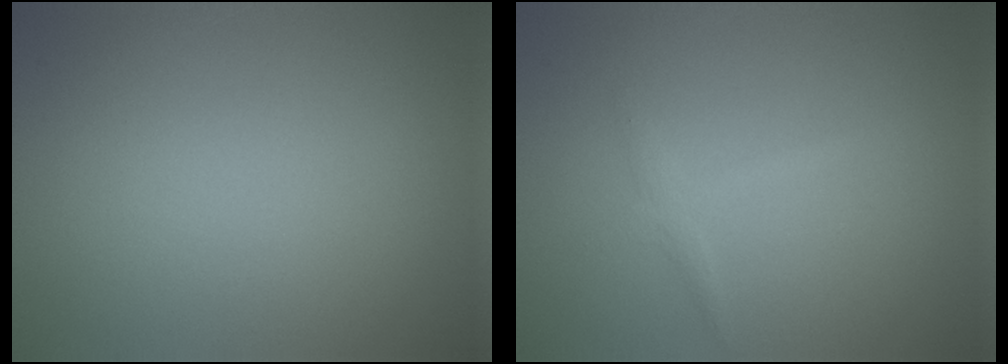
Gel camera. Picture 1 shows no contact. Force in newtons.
{"total": 1.3, "press": 1.3, "slide": 0.1}